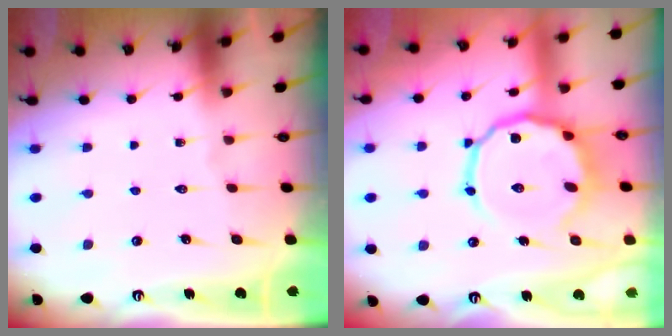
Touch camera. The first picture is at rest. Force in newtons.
{"total": 12.7, "press": 12.5, "slide": 2.1}